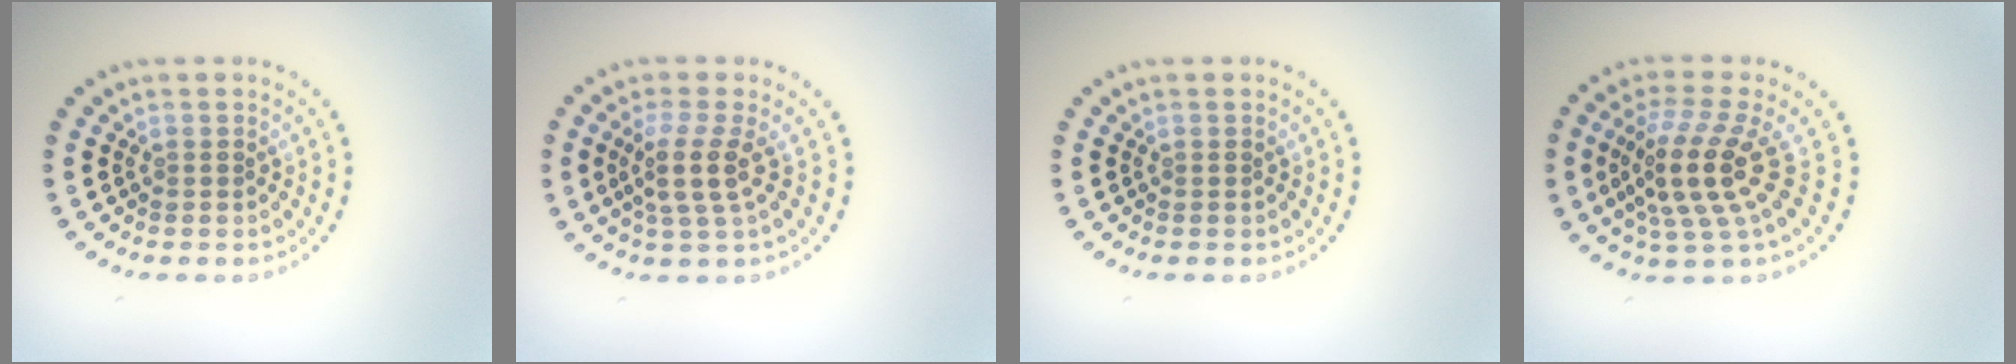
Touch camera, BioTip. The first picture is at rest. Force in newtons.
{"total": 2.9, "press": 2.1, "slide": 2.0}
{"total": 0.0}
{"total": 4.7, "press": 3.7, "slide": 2.8}